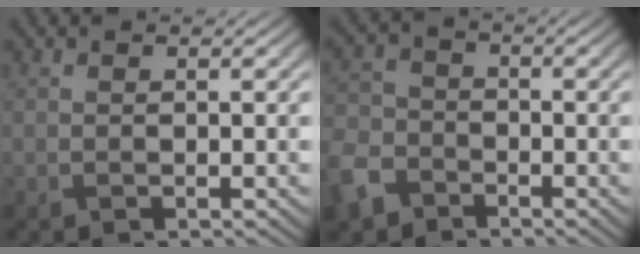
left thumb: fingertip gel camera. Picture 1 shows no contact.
{"total": 6.5, "force": [-4.2, 4.4, 2.4], "torque": [-0.076, -0.008, -0.100]}